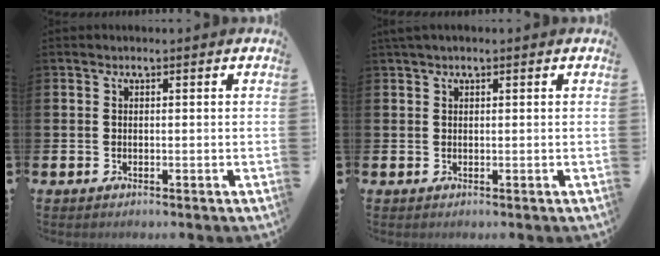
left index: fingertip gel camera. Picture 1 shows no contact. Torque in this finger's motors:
{"motor_torque": [-0.60, -1.06, -1.05, 0.05]}